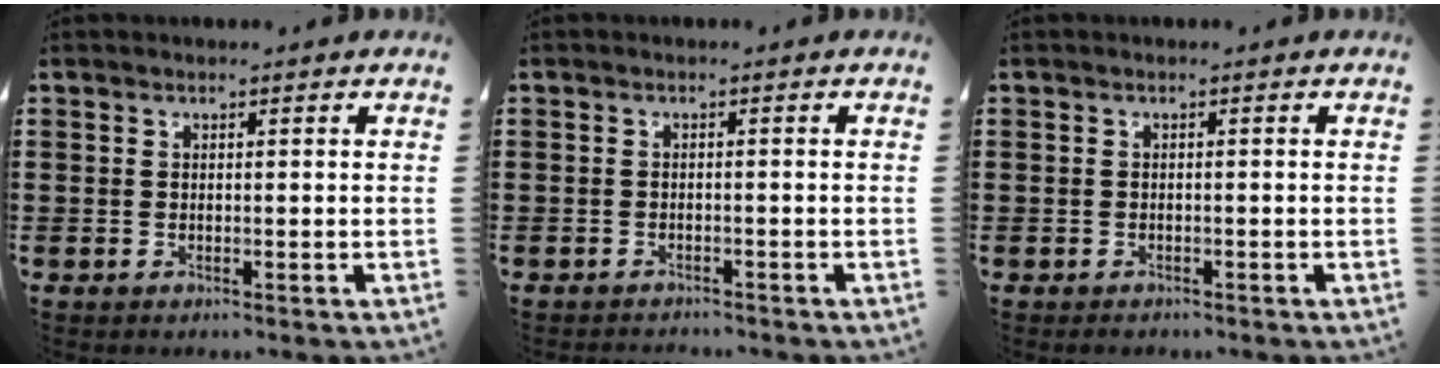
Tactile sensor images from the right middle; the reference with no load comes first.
{"total": 1.0, "force": [-1.0, 0.1, -0.1], "torque": [-0.001, 0.003, -0.023]}
{"total": 0.5, "force": [-0.5, 0.1, 0.1], "torque": [-0.003, -0.001, -0.010]}